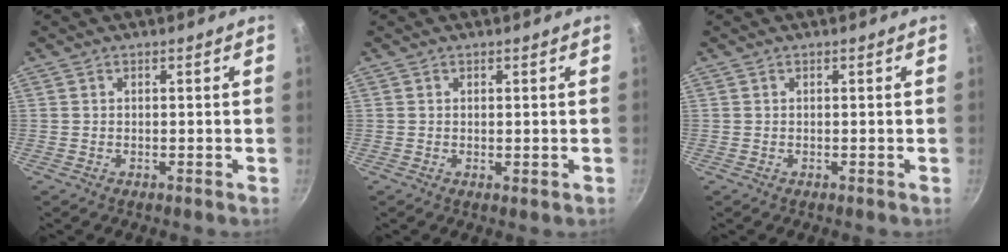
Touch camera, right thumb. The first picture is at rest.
{"total": 0.6, "force": [0.1, 0.2, 0.5], "torque": [-0.007, -0.003, 0.001]}
{"total": 0.0}